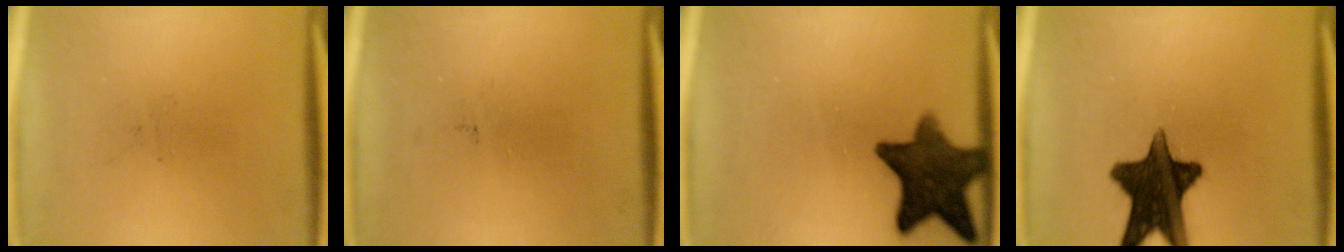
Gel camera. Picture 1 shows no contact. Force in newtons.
{"total": 0.0}
{"total": 12.1}
{"total": 14.8}